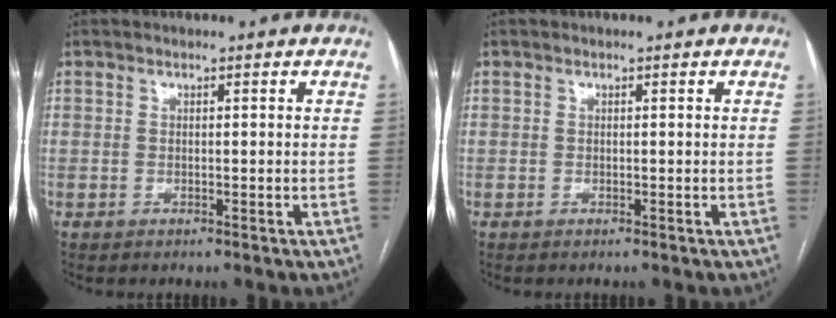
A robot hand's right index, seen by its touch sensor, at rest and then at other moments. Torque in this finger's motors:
{"motor_torque": [-0.08, 0.00, -0.03, -0.01]}